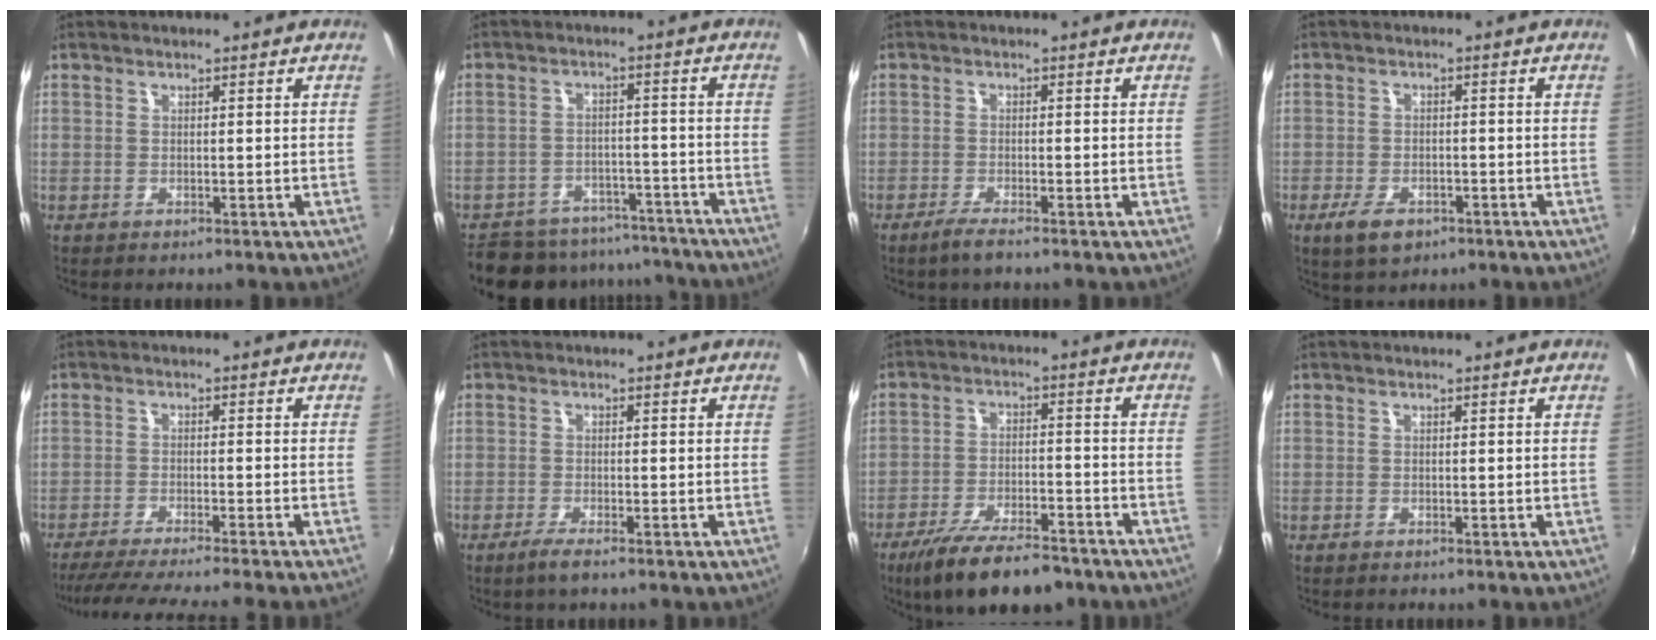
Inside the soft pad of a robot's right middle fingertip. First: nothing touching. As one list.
[{"total": 16.4, "force": [-14.2, 6.5, 5.0], "torque": [-0.118, 0.015, -0.187]}, {"total": 2.9, "force": [-2.2, -0.1, 1.9], "torque": [-0.050, -0.007, -0.046]}, {"total": 5.6, "force": [-3.3, 2.8, 3.6], "torque": [-0.087, -0.012, -0.056]}, {"total": 11.1, "force": [-9.7, -2.0, 4.9], "torque": [-0.106, -0.024, -0.157]}, {"total": 2.6, "force": [-1.8, -0.1, 1.9], "torque": [-0.045, -0.008, -0.038]}, {"total": 14.1, "force": [-10.9, 4.0, 8.0], "torque": [-0.167, -0.027, -0.177]}, {"total": 0.0}]